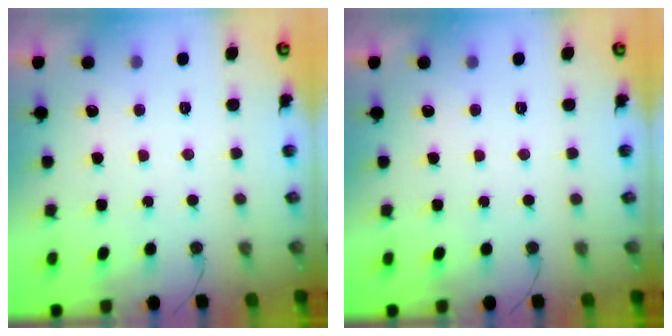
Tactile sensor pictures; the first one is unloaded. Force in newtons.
{"total": 0.0}